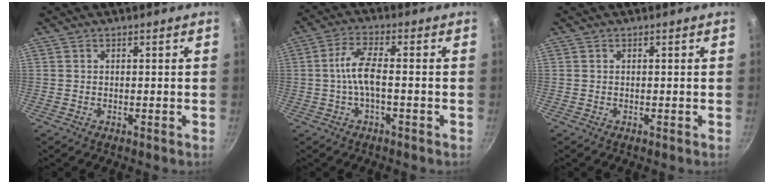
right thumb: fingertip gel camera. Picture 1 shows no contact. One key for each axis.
{"total": 5.2, "fx": -0.8, "fy": 1.6, "fz": 4.9, "tx": -0.112, "ty": 0.014, "tz": -0.021}
{"total": 0.0}